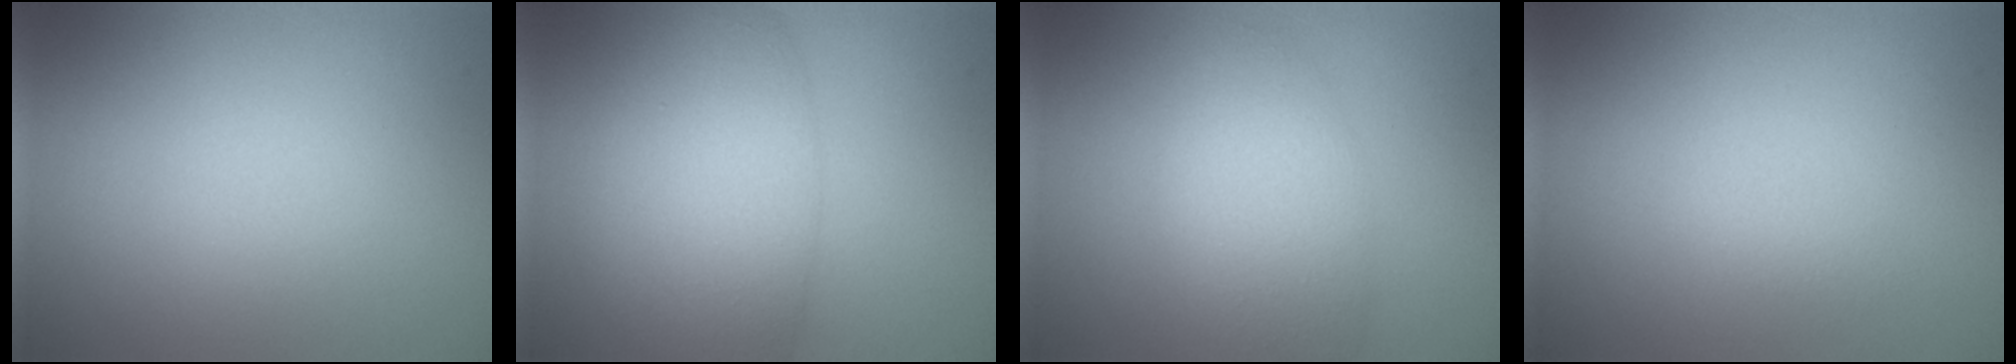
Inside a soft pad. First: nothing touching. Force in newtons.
{"total": 7.5, "press": 7.5, "slide": 0.3}
{"total": 2.4, "press": 2.4, "slide": 0.2}
{"total": 0.6, "press": 0.6, "slide": 0.0}